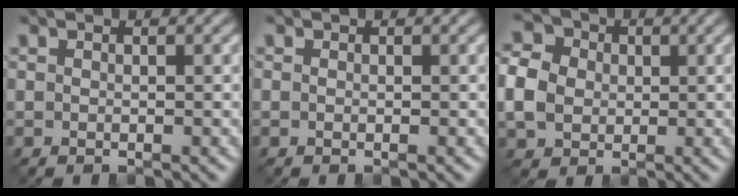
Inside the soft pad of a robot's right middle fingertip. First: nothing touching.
{"total": 0.7, "force": [-0.4, -0.3, -0.4], "torque": [0.006, -0.001, -0.003]}
{"total": 4.8, "force": [-0.3, 4.2, 2.2], "torque": [-0.069, 0.008, 0.002]}